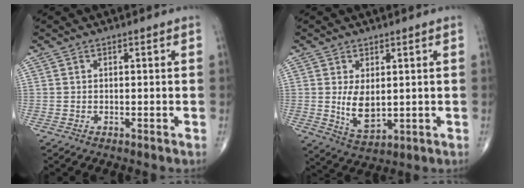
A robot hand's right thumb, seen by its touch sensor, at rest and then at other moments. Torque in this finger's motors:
{"motor_torque": [1.23, 3.32, 0.53, 0.43, 0.20]}